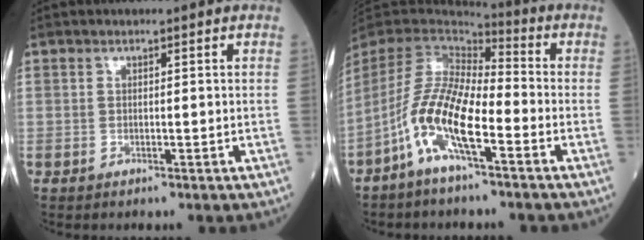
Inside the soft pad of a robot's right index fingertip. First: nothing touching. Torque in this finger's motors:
{"motor_torque": [1.18, -0.96, 1.05, 0.14]}